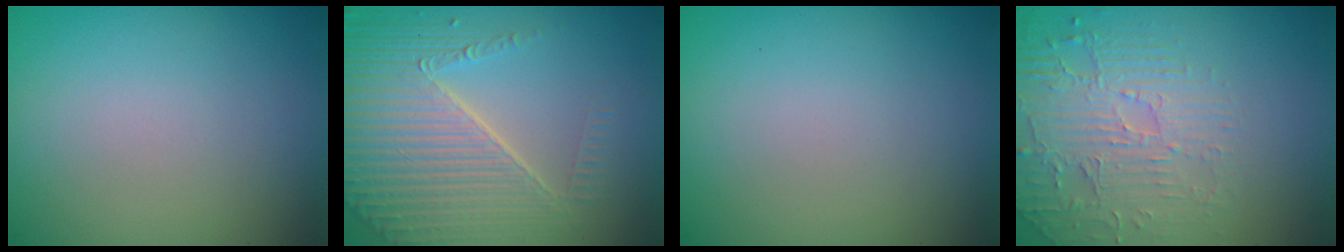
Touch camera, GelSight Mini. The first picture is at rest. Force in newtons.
{"total": 8.2, "press": 5.5, "slide": 6.1}
{"total": 0.0}
{"total": 2.8, "press": 2.5, "slide": 1.4}